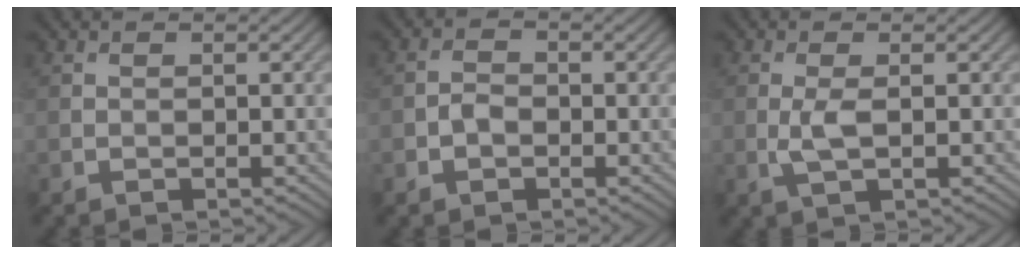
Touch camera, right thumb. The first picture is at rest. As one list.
[{"total": 1.8, "force": [-0.6, 1.3, 1.1], "torque": [-0.024, 0.003, -0.016]}, {"total": 2.5, "force": [0.0, 0.7, 2.4], "torque": [-0.060, -0.001, 0.000]}]